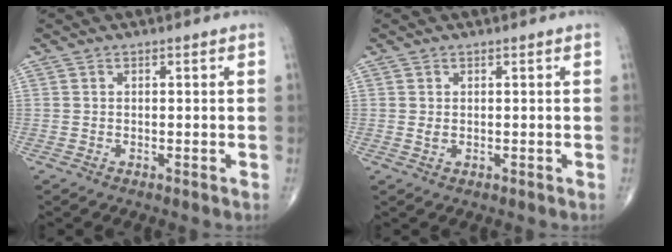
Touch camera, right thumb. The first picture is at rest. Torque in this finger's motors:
{"motor_torque": [1.73, 1.49, -0.05, -0.11, 0.05]}